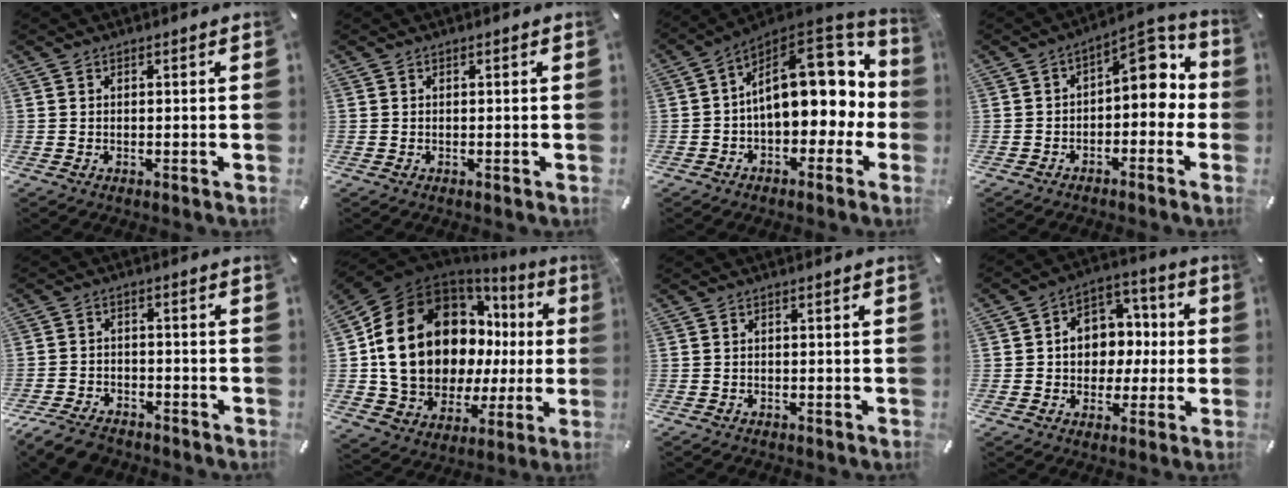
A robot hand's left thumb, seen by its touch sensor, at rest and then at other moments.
{"total": 0.0}
{"total": 19.7, "force": [3.6, 12.2, 15.0], "torque": [-0.200, -0.025, 0.068]}
{"total": 9.5, "force": [2.5, 5.5, 7.4], "torque": [-0.089, -0.030, 0.038]}
{"total": 6.3, "force": [-5.2, 2.7, 2.2], "torque": [-0.047, 0.023, -0.101]}
{"total": 23.3, "force": [4.0, 16.9, 15.5], "torque": [-0.291, -0.032, 0.094]}
{"total": 1.1, "force": [-0.8, 0.6, 0.3], "torque": [-0.007, 0.002, -0.020]}
{"total": 9.3, "force": [-0.7, 8.5, 3.6], "torque": [-0.047, 0.009, -0.010]}